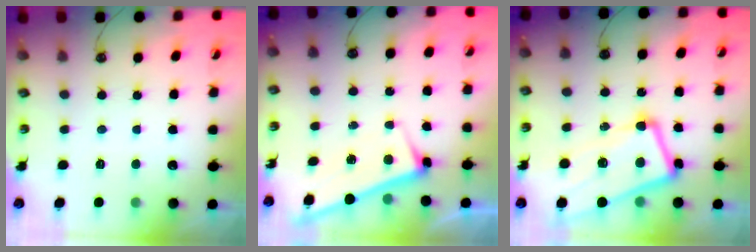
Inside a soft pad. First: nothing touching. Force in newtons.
{"total": 2.4, "press": 2.4, "slide": 0.1}
{"total": 10.1, "press": 10.0, "slide": 1.5}